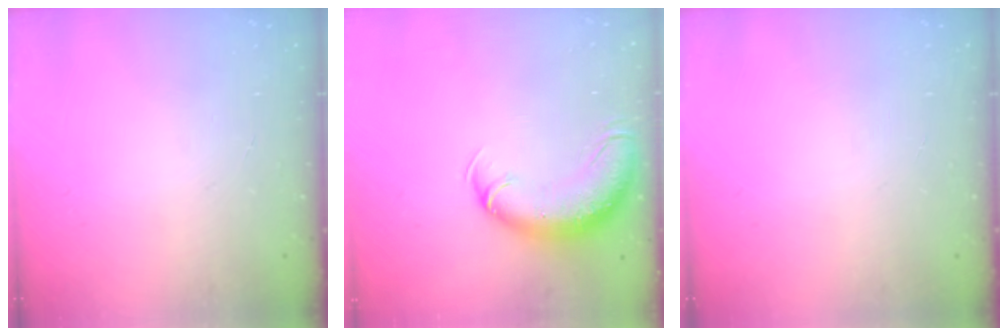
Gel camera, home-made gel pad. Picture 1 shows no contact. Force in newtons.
{"total": 13.3, "press": 12.9, "slide": 3.5}
{"total": 0.0}